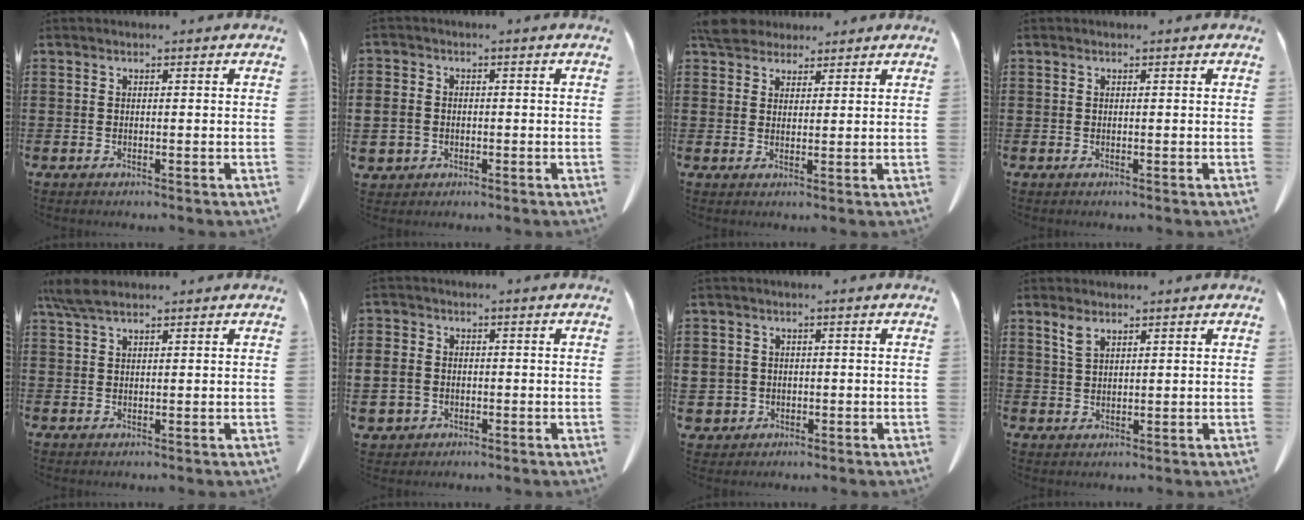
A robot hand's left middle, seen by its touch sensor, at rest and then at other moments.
{"total": 3.3, "force": [-0.6, 3.1, 1.1], "torque": [-0.046, 0.003, -0.017]}
{"total": 4.6, "force": [4.1, 1.8, 1.1], "torque": [-0.028, -0.001, 0.079]}
{"total": 0.0}
{"total": 3.8, "force": [2.6, 1.2, 2.5], "torque": [-0.062, 0.001, 0.048]}
{"total": 4.4, "force": [-0.8, 4.1, 1.5], "torque": [-0.062, 0.003, -0.020]}
{"total": 3.0, "force": [-0.3, 3.0, 0.2], "torque": [-0.027, 0.004, -0.010]}
{"total": 3.1, "force": [2.2, 1.4, 1.7], "torque": [-0.040, 0.001, 0.042]}